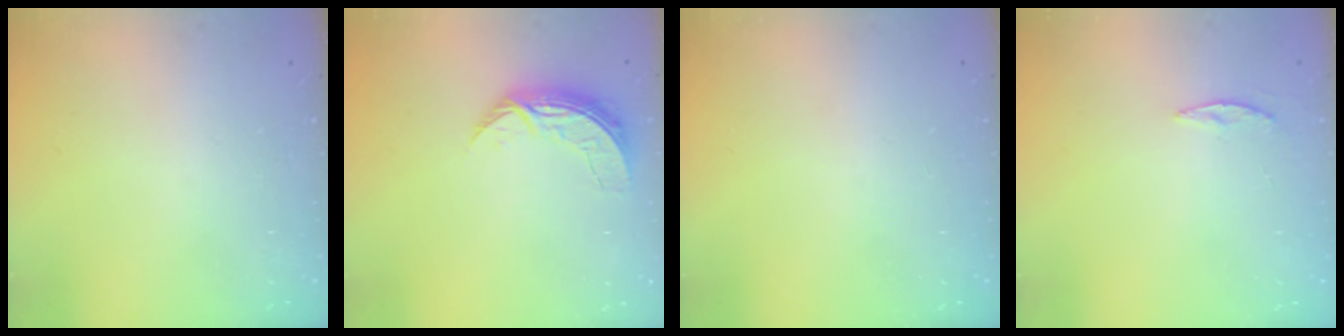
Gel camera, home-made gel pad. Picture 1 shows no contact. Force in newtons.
{"total": 7.1, "press": 7.1, "slide": 0.6}
{"total": 0.0}
{"total": 3.5, "press": 3.5, "slide": 0.4}